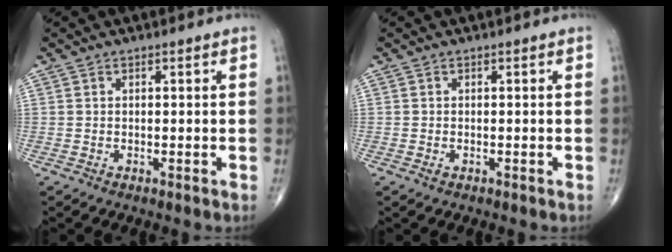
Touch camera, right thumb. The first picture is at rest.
{"total": 0.6, "force": [-0.3, 0.4, 0.4], "torque": [-0.008, 0.000, -0.003]}